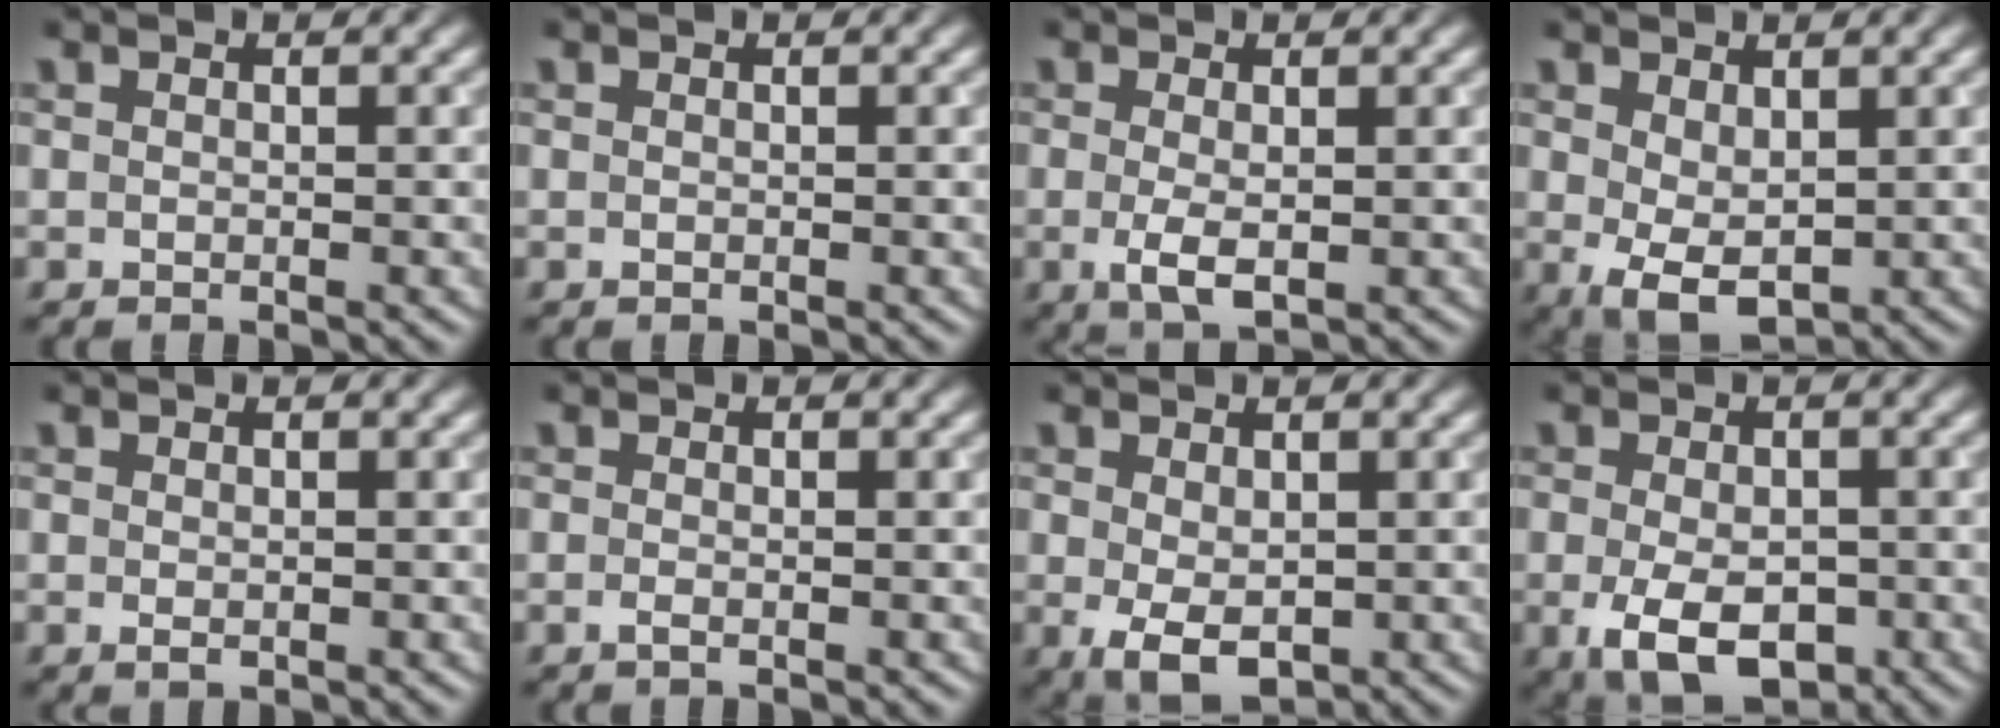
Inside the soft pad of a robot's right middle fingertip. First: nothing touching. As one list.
[{"total": 0.0}, {"total": 2.6, "force": [-0.4, 0.9, 2.4], "torque": [-0.050, -0.009, -0.005]}, {"total": 3.9, "force": [0.2, 2.3, 3.1], "torque": [-0.068, -0.006, 0.011]}, {"total": 0.8, "force": [0.0, 0.4, 0.6], "torque": [-0.010, -0.002, 0.001]}, {"total": 0.7, "force": [-0.2, 0.2, 0.7], "torque": [-0.014, -0.004, -0.004]}, {"total": 3.9, "force": [-0.5, 2.4, 3.1], "torque": [-0.062, -0.010, -0.002]}, {"total": 6.2, "force": [-2.0, 3.6, 4.6], "torque": [-0.086, -0.018, -0.029]}]